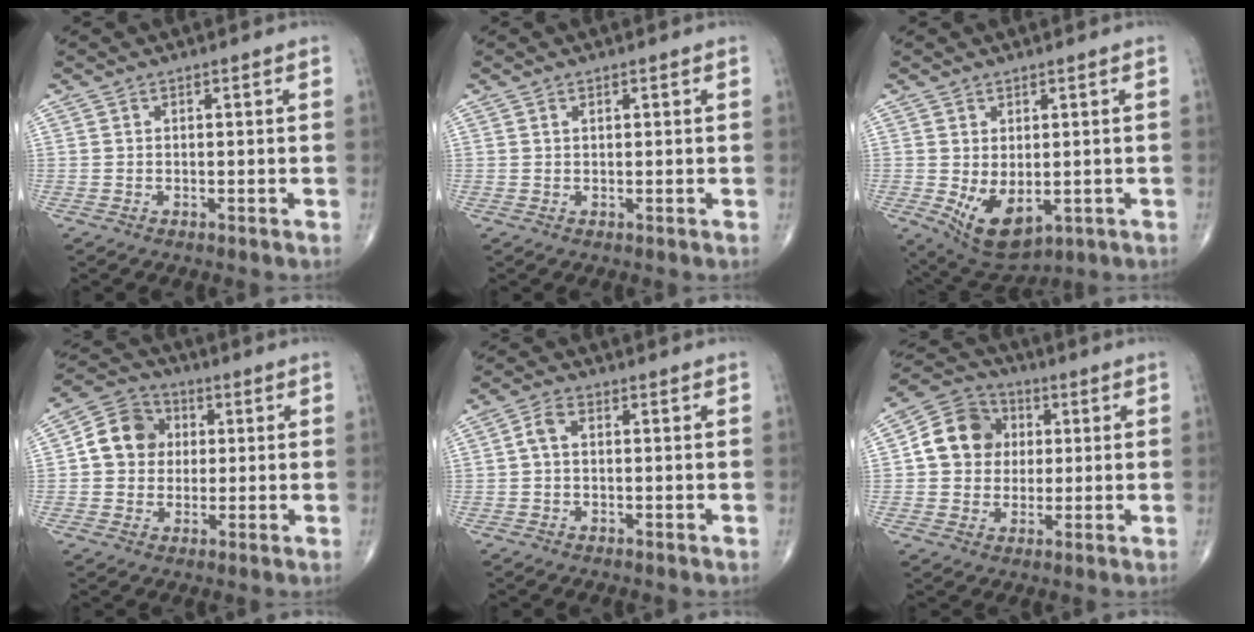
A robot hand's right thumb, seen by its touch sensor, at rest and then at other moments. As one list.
[{"total": 0.7, "force": [0.3, 0.3, 0.5], "torque": [-0.007, 0.002, 0.006]}, {"total": 8.9, "force": [-1.6, 5.0, 7.1], "torque": [-0.108, -0.011, -0.004]}, {"total": 9.5, "force": [1.2, 8.2, 4.6], "torque": [-0.058, 0.014, 0.008]}, {"total": 2.7, "force": [0.2, 1.6, 2.2], "torque": [-0.044, 0.010, -0.002]}, {"total": 11.3, "force": [1.7, 9.8, 5.4], "torque": [-0.071, 0.013, 0.017]}]